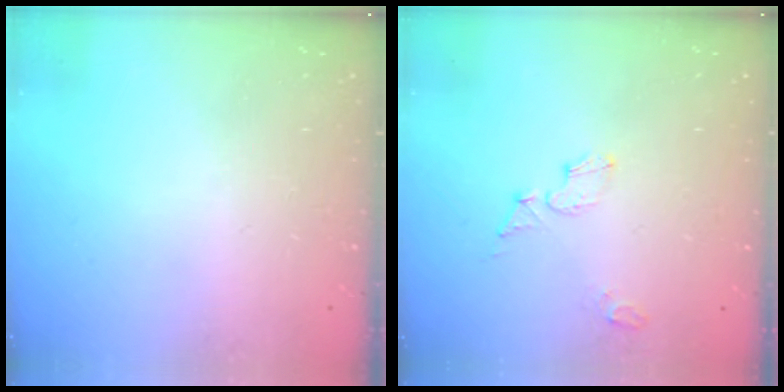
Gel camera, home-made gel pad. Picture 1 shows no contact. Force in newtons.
{"total": 4.7, "press": 4.7, "slide": 0.5}